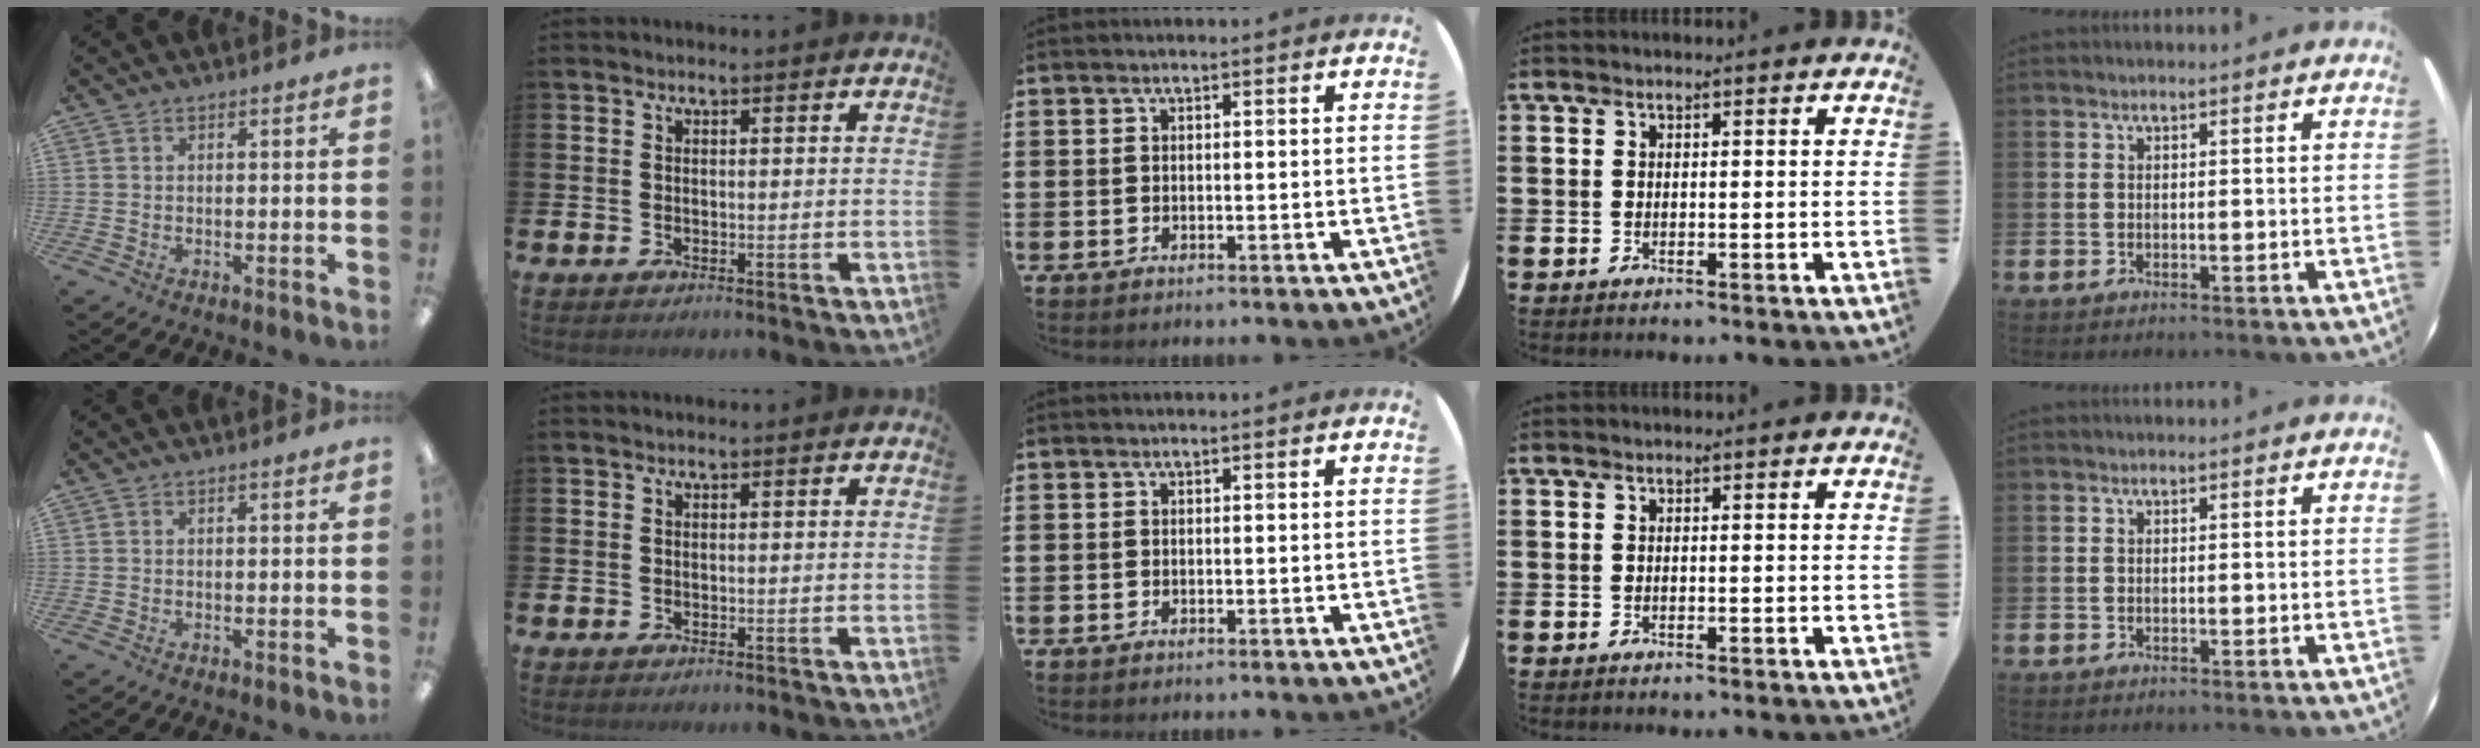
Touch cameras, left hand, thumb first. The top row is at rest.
{}